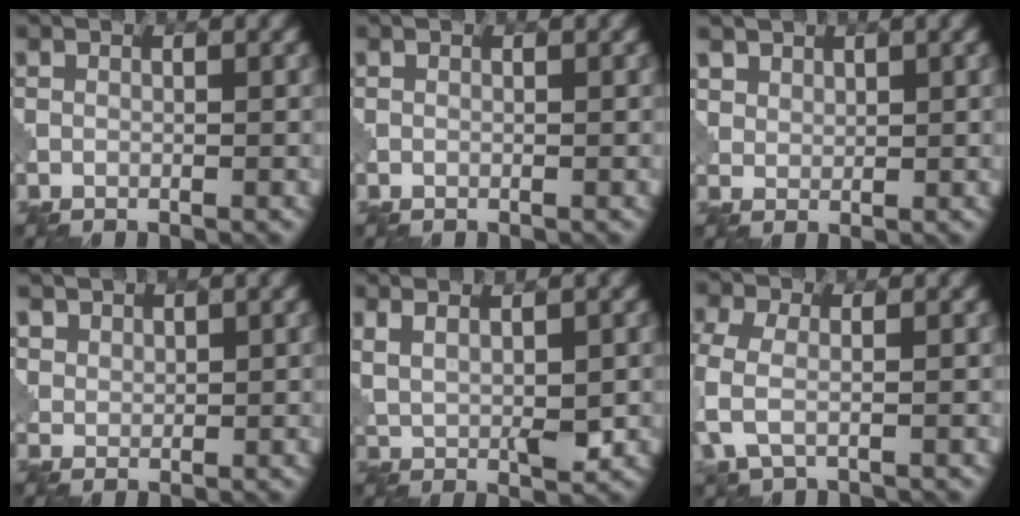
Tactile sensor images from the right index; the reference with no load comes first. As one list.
[{"total": 0.0}, {"total": 2.8, "force": [1.9, 1.9, 0.7], "torque": [-0.029, -0.014, 0.055]}, {"total": 2.6, "force": [2.0, 1.6, 0.6], "torque": [-0.023, -0.012, 0.054]}, {"total": 4.3, "force": [1.5, 1.3, 3.8], "torque": [-0.075, -0.006, 0.038]}, {"total": 4.1, "force": [-0.9, 2.2, 3.3], "torque": [-0.095, -0.004, -0.025]}]